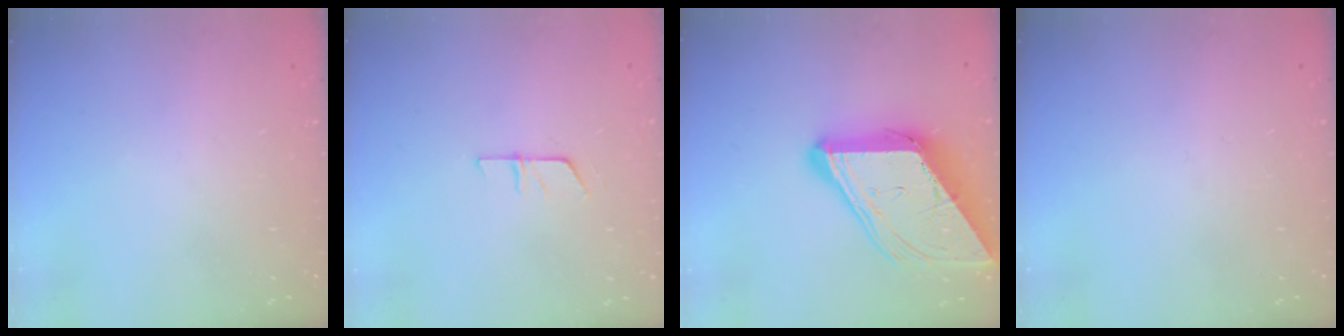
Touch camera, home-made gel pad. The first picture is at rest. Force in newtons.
{"total": 5.4, "press": 5.4, "slide": 0.4}
{"total": 18.6, "press": 18.5, "slide": 2.0}
{"total": 0.0}